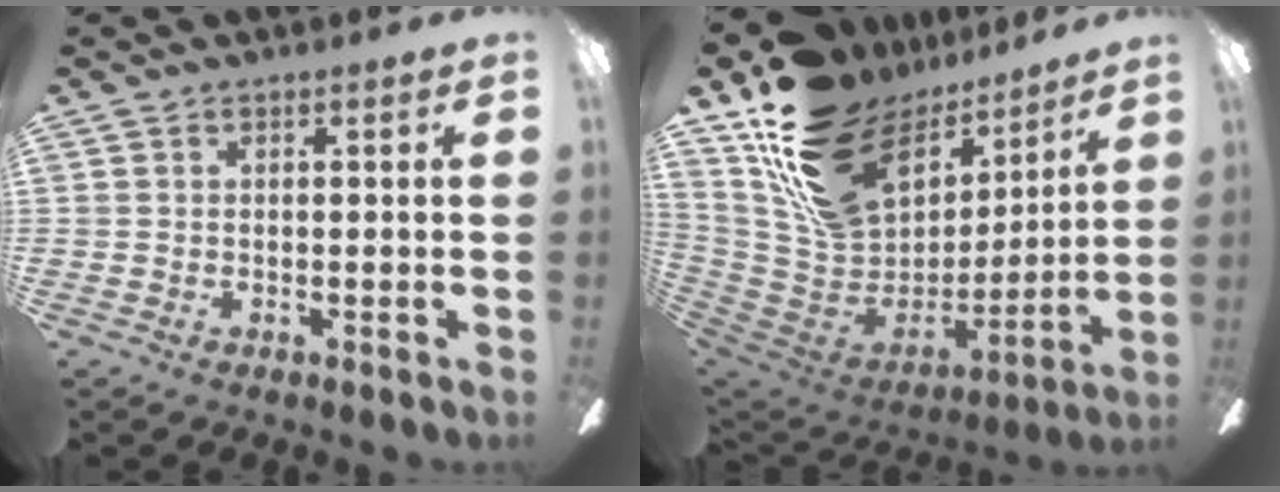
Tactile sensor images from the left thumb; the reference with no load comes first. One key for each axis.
{"total": 23.4, "fx": 13.4, "fy": 15.3, "fz": 11.5, "tx": -0.202, "ty": -0.076, "tz": 0.270}